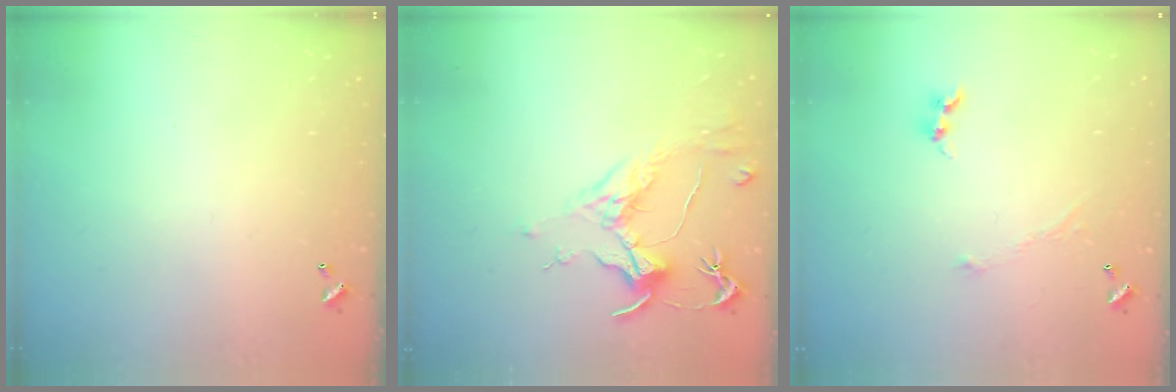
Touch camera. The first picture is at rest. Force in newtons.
{"total": 1.7, "press": 1.5, "slide": 0.9}
{"total": 1.2, "press": 1.2, "slide": 0.1}